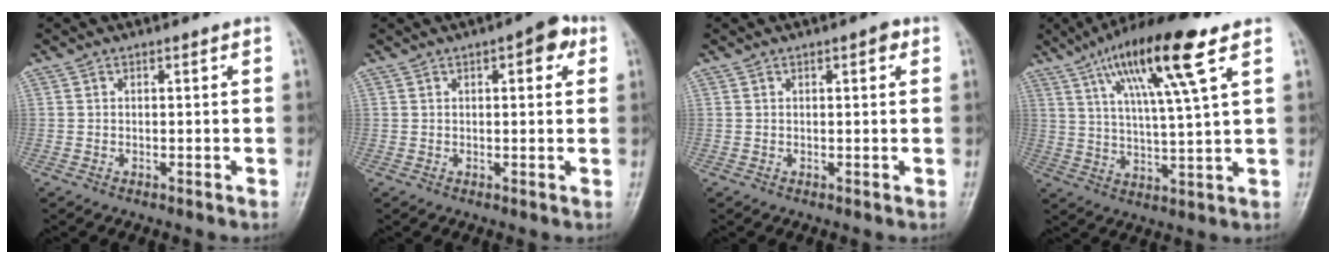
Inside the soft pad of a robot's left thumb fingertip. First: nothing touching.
{"total": 5.2, "force": [2.2, 2.1, 4.3], "torque": [-0.038, 0.001, 0.018]}
{"total": 2.0, "force": [0.9, 0.7, 1.6], "torque": [-0.020, 0.000, 0.009]}
{"total": 16.4, "force": [8.1, 2.3, 14.1], "torque": [-0.246, -0.017, 0.139]}